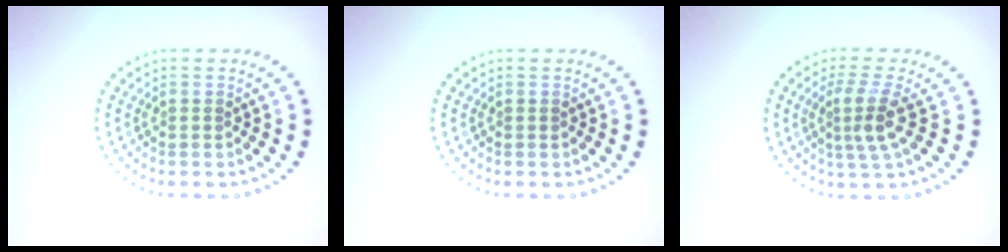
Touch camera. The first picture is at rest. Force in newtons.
{"total": 0.0}
{"total": 3.0, "press": 2.3, "slide": 1.9}